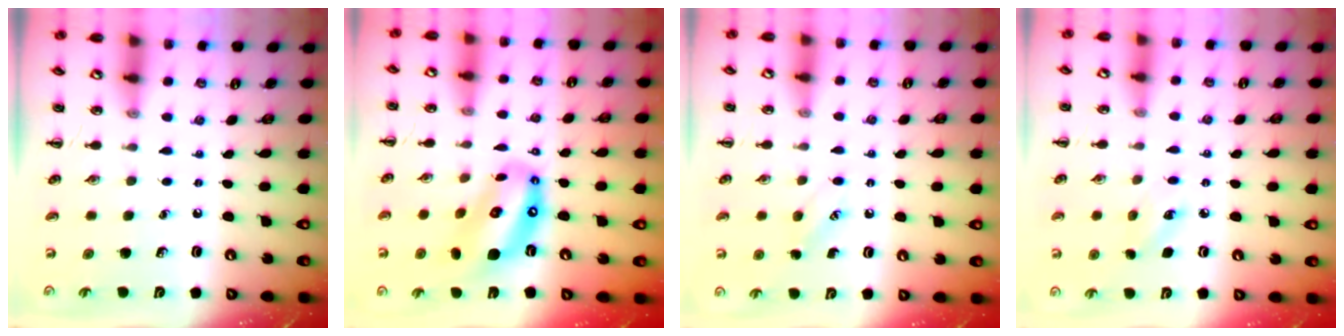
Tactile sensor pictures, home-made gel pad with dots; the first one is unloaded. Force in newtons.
{"total": 13.6, "press": 13.1, "slide": 3.7}
{"total": 6.6, "press": 6.4, "slide": 1.4}
{"total": 5.1, "press": 4.9, "slide": 1.4}